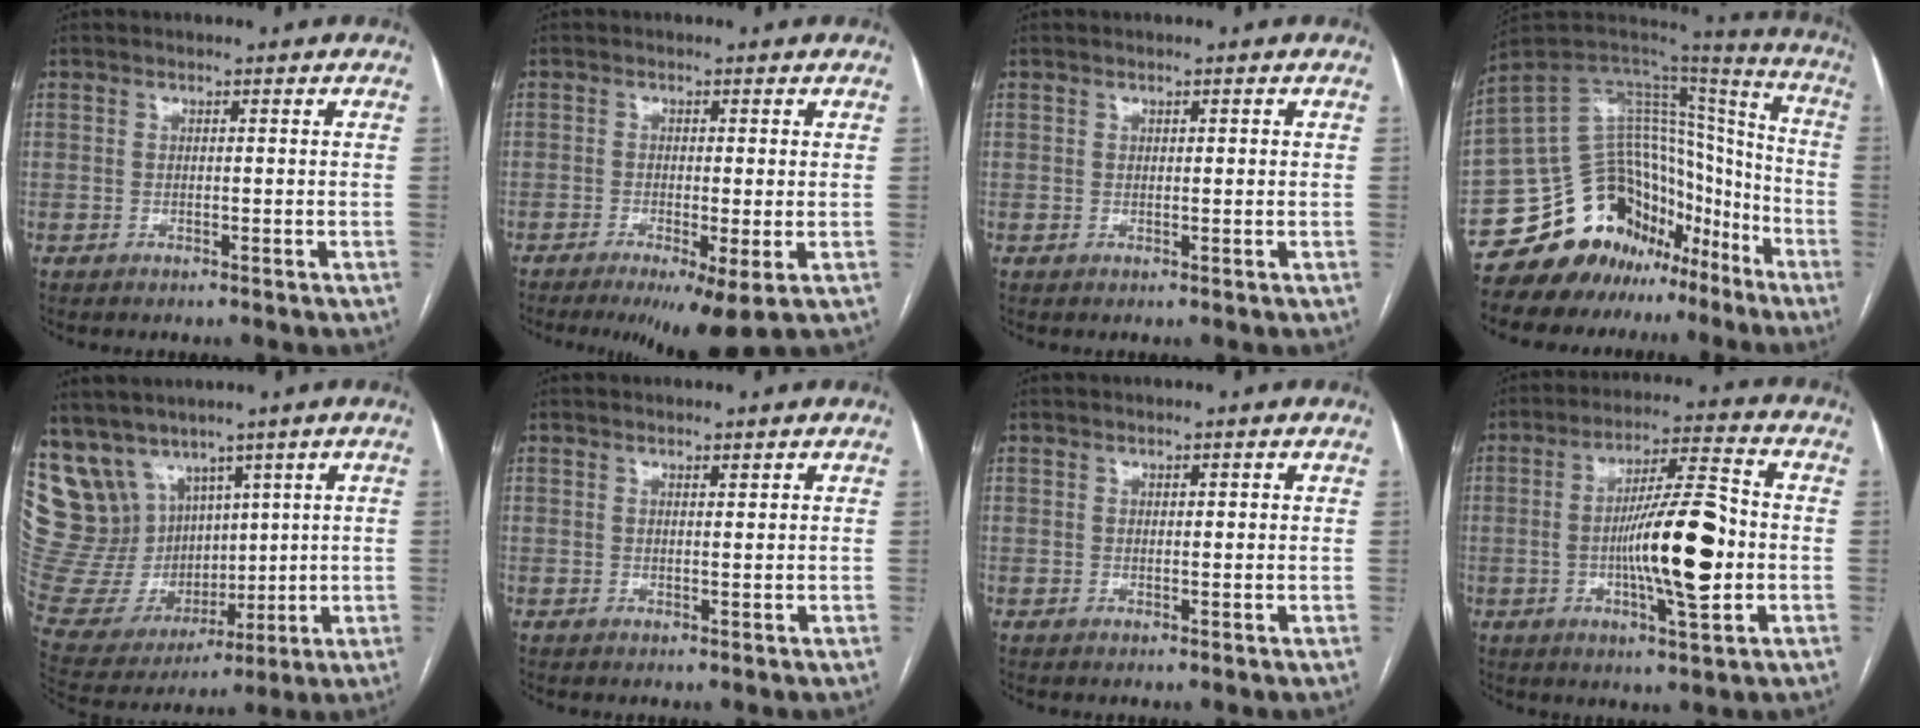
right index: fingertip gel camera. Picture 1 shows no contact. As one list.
[{"total": 7.0, "force": [-3.6, 1.1, 5.9], "torque": [-0.083, -0.019, -0.054]}, {"total": 0.8, "force": [0.3, 0.3, 0.7], "torque": [-0.010, 0.001, 0.004]}, {"total": 20.0, "force": [-13.3, 12.7, 7.9], "torque": [-0.120, 0.101, -0.203]}, {"total": 19.3, "force": [9.9, 15.0, 6.9], "torque": [-0.185, 0.069, 0.223]}, {"total": 1.0, "force": [0.8, 0.2, 0.6], "torque": [-0.011, -0.003, 0.013]}, {"total": 1.1, "force": [0.4, 0.5, 0.9], "torque": [-0.013, 0.003, 0.006]}, {"total": 13.3, "force": [-1.7, 1.8, 13.1], "torque": [-0.223, 0.006, -0.028]}]